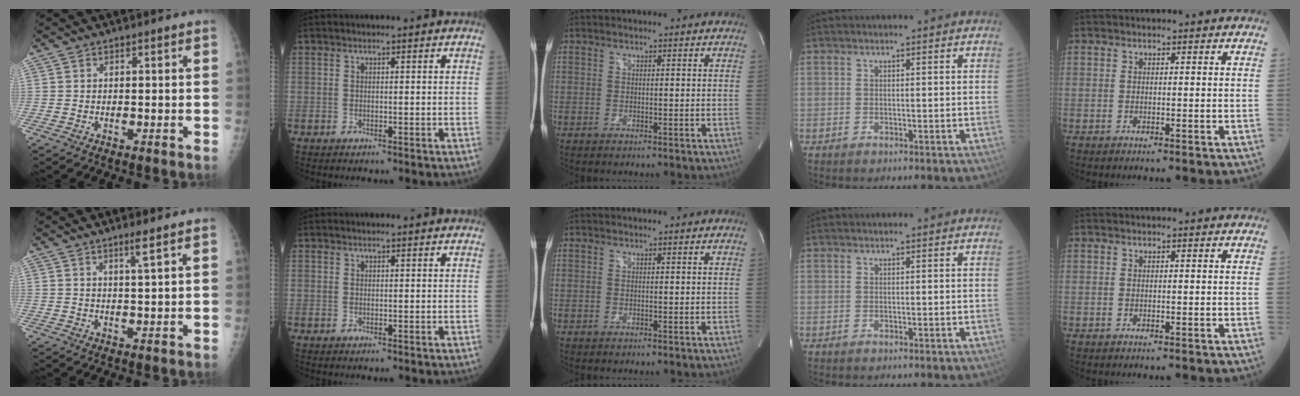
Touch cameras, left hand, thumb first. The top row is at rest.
{"thumb": {"total": 3.0, "force": [1.7, -0.3, 2.4], "torque": [-0.047, -0.014, 0.034]}, "index": {"total": 0.9, "force": [0.9, 0.0, 0.0], "torque": [-0.008, 0.005, 0.015]}}